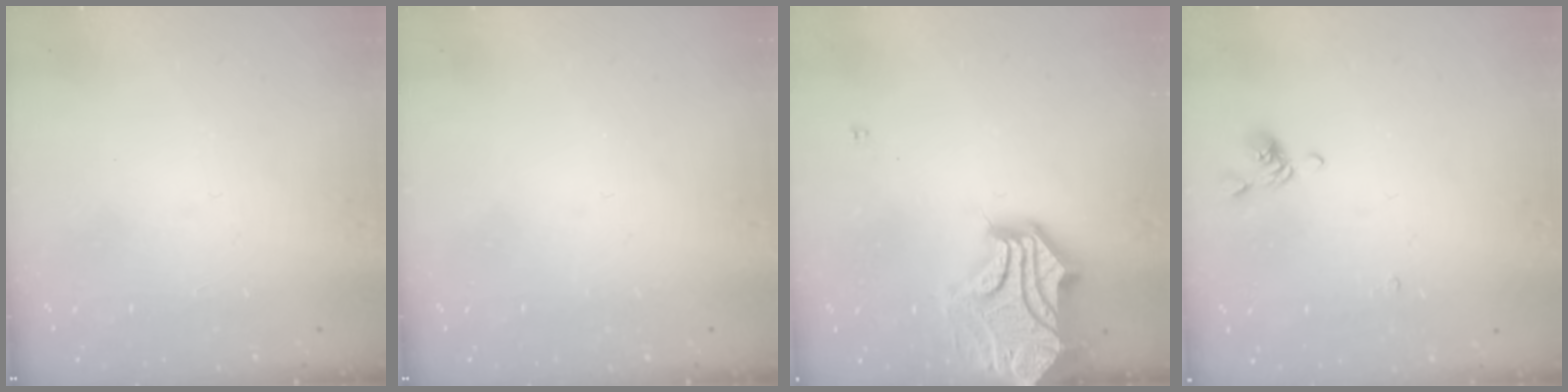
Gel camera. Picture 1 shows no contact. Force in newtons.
{"total": 0.0}
{"total": 15.7, "press": 15.3, "slide": 3.5}
{"total": 2.9, "press": 2.8, "slide": 0.5}